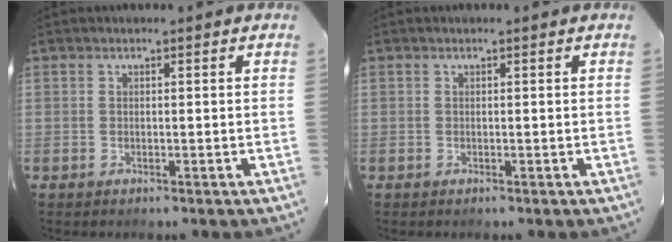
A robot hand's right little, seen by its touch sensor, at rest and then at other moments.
{"total": 0.0}